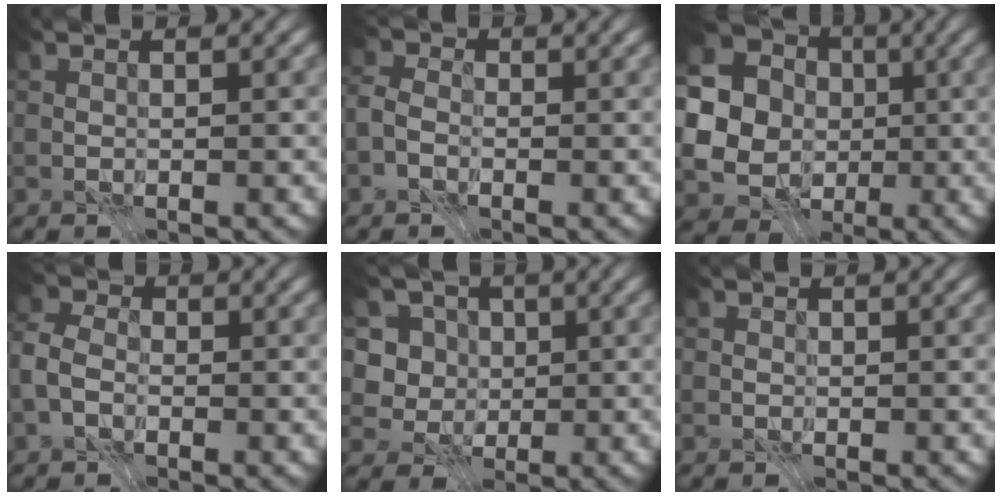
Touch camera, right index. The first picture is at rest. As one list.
[{"total": 2.5, "force": [-1.2, 1.7, 1.3], "torque": [-0.020, 0.002, -0.031]}, {"total": 16.3, "force": [0.2, 15.5, 5.0], "torque": [-0.143, 0.008, -0.030]}, {"total": 4.0, "force": [-1.4, 2.8, 2.4], "torque": [-0.056, 0.004, -0.036]}, {"total": 5.6, "force": [1.1, 4.9, 2.3], "torque": [-0.045, 0.007, 0.008]}, {"total": 0.8, "force": [-0.2, 0.8, 0.1], "torque": [0.002, -0.002, -0.008]}]